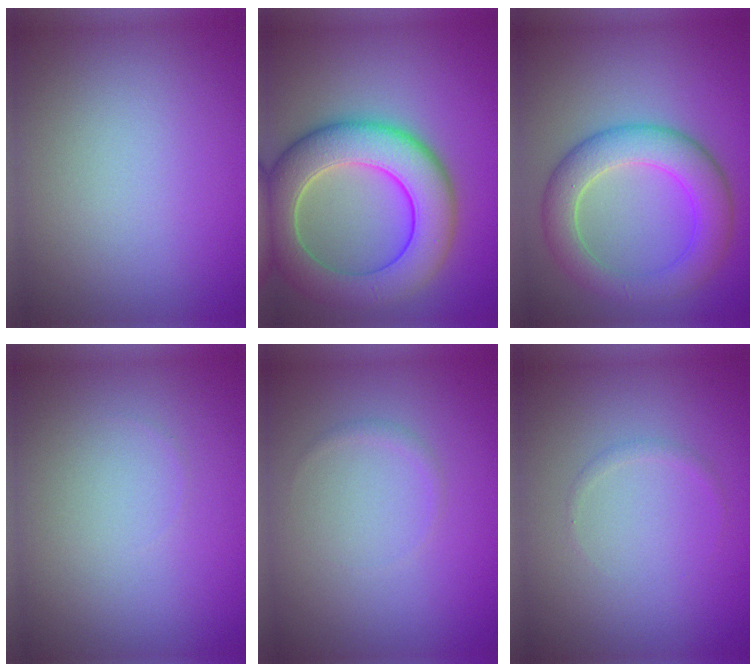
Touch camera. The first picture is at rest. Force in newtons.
{"total": 9.2, "press": 9.2, "slide": 0.6}
{"total": 5.9, "press": 5.9, "slide": 0.1}
{"total": 0.0}
{"total": 0.6, "press": 0.6, "slide": 0.0}
{"total": 0.6, "press": 0.6, "slide": 0.1}